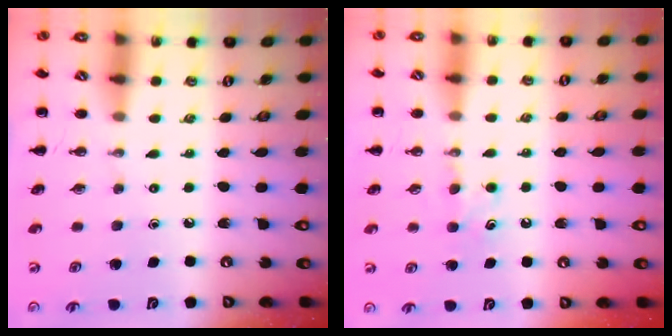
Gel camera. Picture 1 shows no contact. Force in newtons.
{"total": 5.7, "press": 5.5, "slide": 1.5}